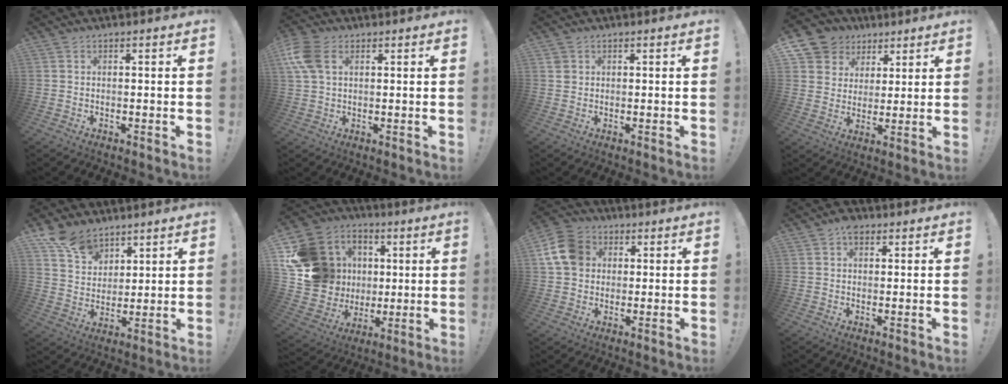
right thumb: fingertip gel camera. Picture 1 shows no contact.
{"total": 8.5, "force": [3.2, 5.5, 5.7], "torque": [-0.123, 0.000, 0.061]}
{"total": 1.7, "force": [0.8, 1.5, 0.4], "torque": [-0.007, 0.001, 0.017]}
{"total": 9.3, "force": [4.5, 7.9, 1.8], "torque": [-0.025, -0.034, 0.092]}
{"total": 11.5, "force": [8.4, 7.2, 3.3], "torque": [-0.051, -0.050, 0.163]}
{"total": 21.7, "force": [3.6, 19.5, 8.8], "torque": [-0.151, -0.004, 0.120]}
{"total": 12.4, "force": [2.8, 10.3, 6.4], "torque": [-0.104, 0.001, 0.059]}
{"total": 3.9, "force": [2.0, 2.6, 2.1], "torque": [-0.030, -0.002, 0.034]}